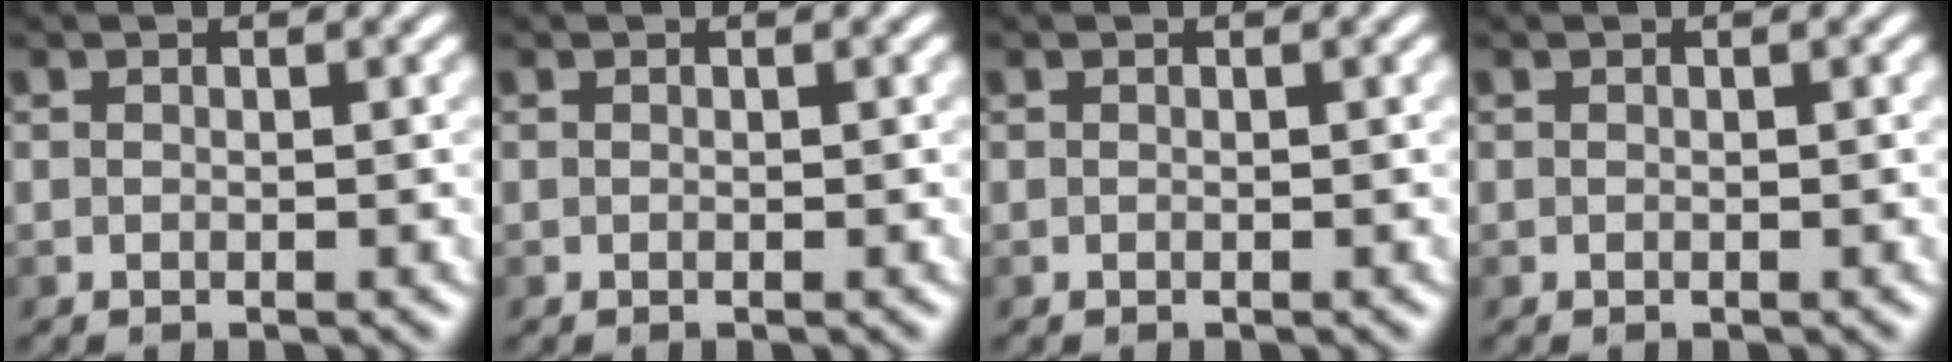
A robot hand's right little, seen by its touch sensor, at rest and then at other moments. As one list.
[{"total": 0.0}, {"total": 0.0}, {"total": 0.0}]